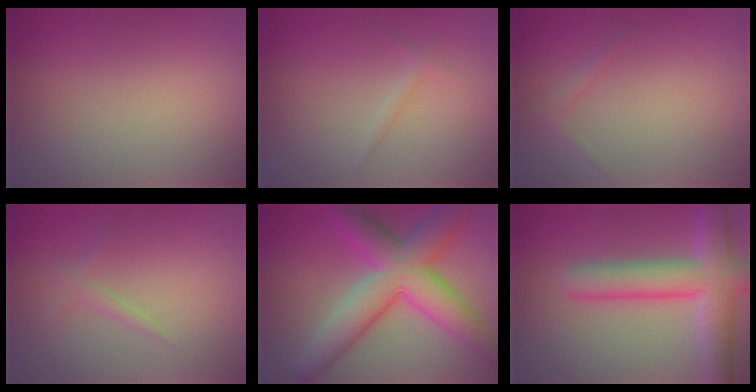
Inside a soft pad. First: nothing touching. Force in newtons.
{"total": 0.8, "press": 0.8, "slide": 0.1}
{"total": 0.6, "press": 0.6, "slide": 0.1}
{"total": 1.1, "press": 1.1, "slide": 0.0}
{"total": 9.3, "press": 9.3, "slide": 0.3}
{"total": 6.8, "press": 6.7, "slide": 0.3}